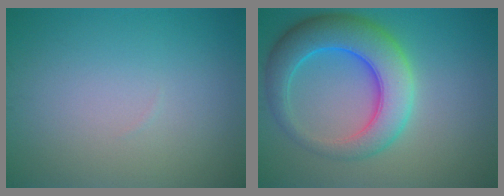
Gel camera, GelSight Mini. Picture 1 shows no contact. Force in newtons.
{"total": 7.9, "press": 7.9, "slide": 0.1}